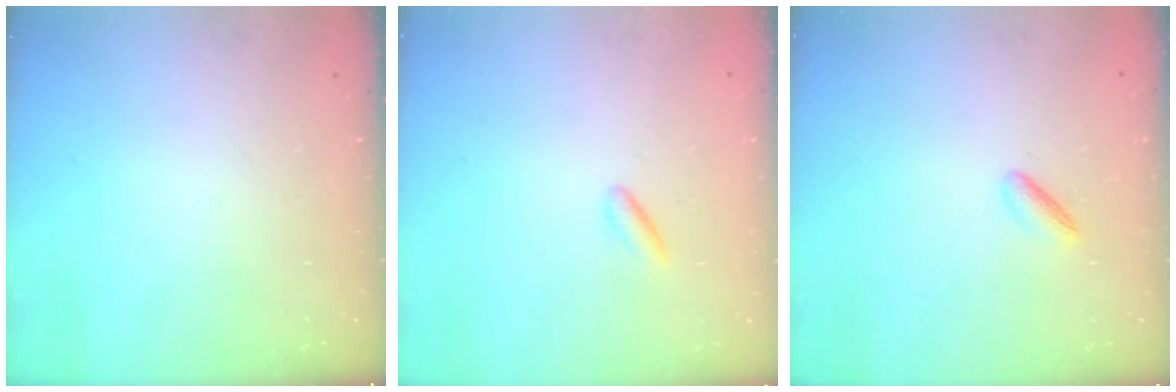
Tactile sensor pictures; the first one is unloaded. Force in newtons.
{"total": 1.7, "press": 1.6, "slide": 0.7}
{"total": 3.2, "press": 3.1, "slide": 0.9}